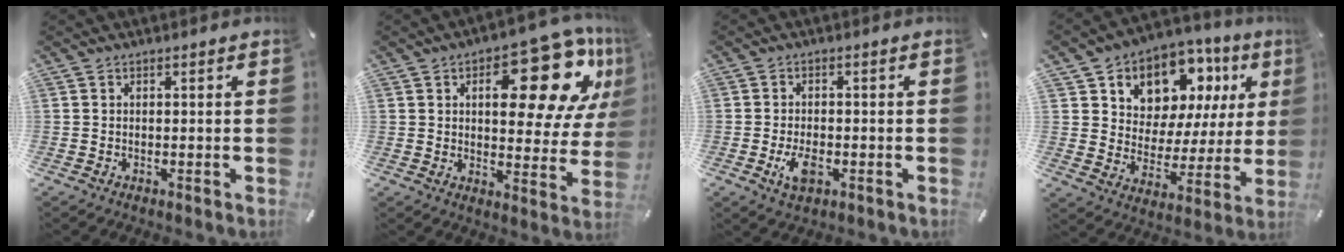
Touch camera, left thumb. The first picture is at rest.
{"total": 21.6, "force": [10.0, 10.4, 16.1], "torque": [-0.191, -0.068, 0.157]}
{"total": 4.9, "force": [-1.7, 2.7, 3.7], "torque": [-0.070, 0.001, -0.032]}
{"total": 11.2, "force": [7.4, 7.8, 3.3], "torque": [-0.052, -0.073, 0.133]}